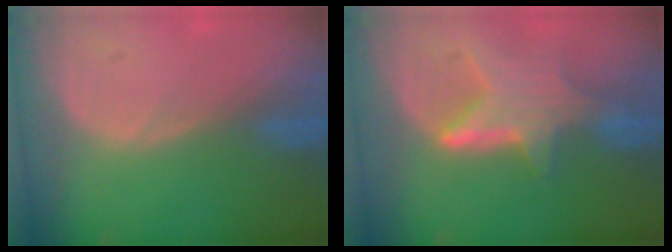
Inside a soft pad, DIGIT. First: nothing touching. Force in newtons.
{"total": 6.5, "press": 6.4, "slide": 1.0}